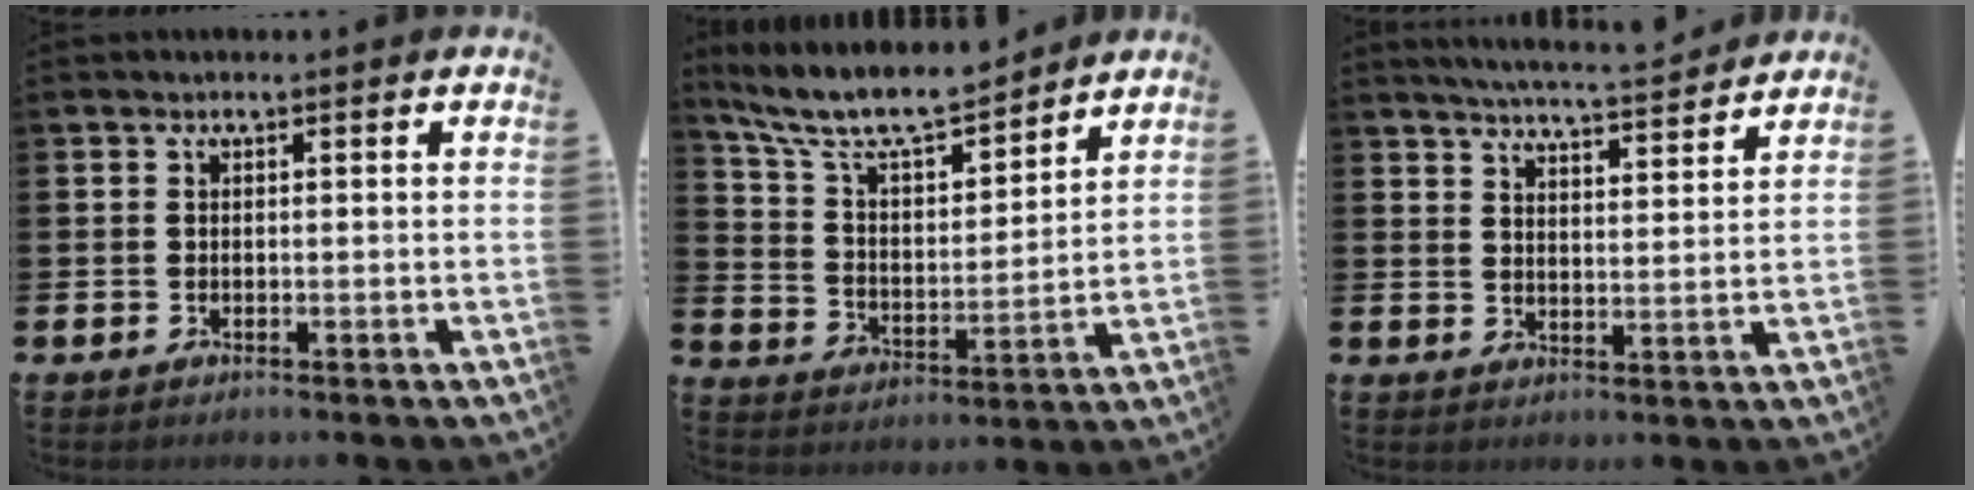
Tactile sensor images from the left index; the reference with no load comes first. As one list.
[{"total": 9.2, "force": [8.5, 1.7, 3.0], "torque": [-0.097, -0.057, 0.149]}, {"total": 5.6, "force": [5.5, -0.3, 1.1], "torque": [-0.030, -0.041, 0.094]}]